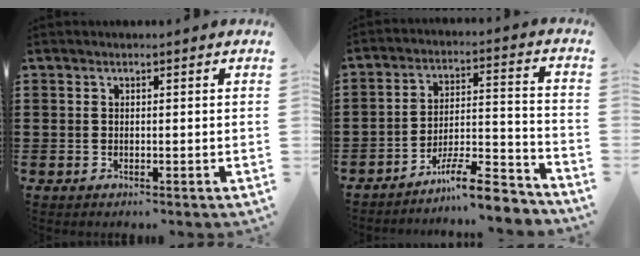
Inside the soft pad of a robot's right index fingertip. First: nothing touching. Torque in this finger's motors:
{"motor_torque": [0.45, 1.09, -0.55, -0.21]}